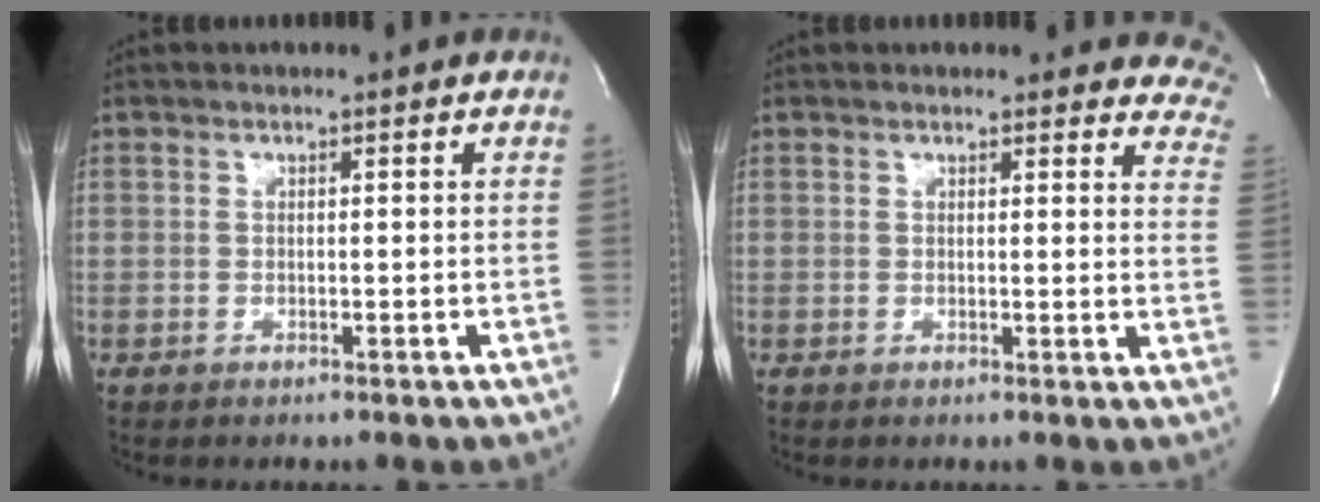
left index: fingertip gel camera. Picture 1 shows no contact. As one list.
[{"total": 11.0, "force": [10.0, 3.7, 2.7], "torque": [0.013, -0.034, 0.071]}]